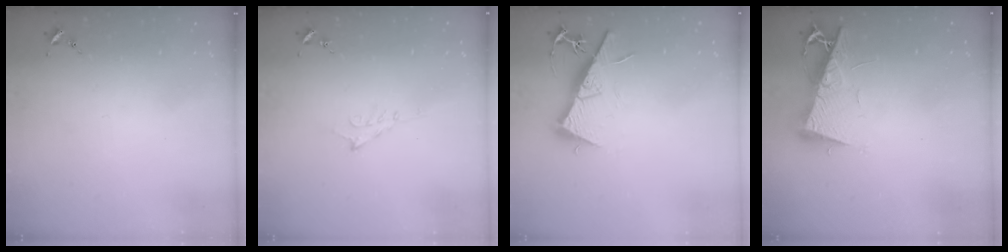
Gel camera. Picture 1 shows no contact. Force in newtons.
{"total": 6.0, "press": 5.9, "slide": 0.7}
{"total": 11.3, "press": 11.3, "slide": 0.4}
{"total": 9.9, "press": 9.8, "slide": 1.1}